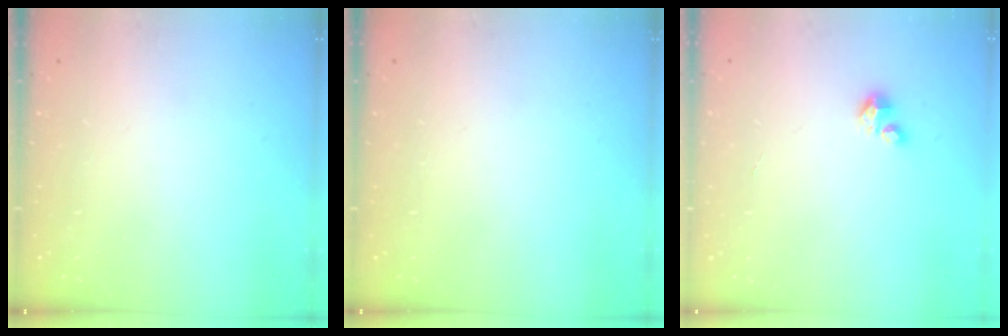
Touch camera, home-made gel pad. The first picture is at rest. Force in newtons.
{"total": 0.0}
{"total": 1.9, "press": 1.9, "slide": 0.1}